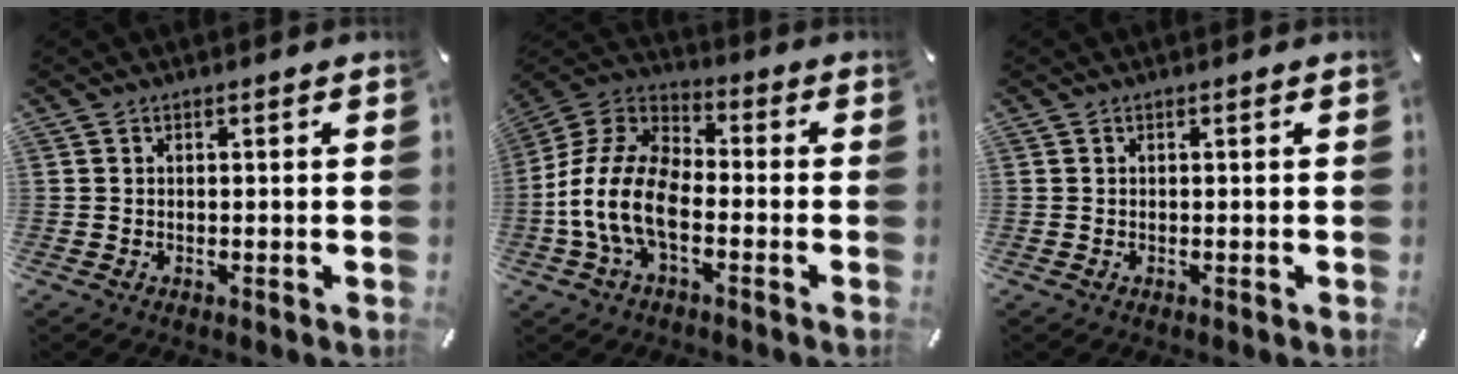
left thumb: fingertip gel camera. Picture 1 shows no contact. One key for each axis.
{"total": 13.3, "fx": -5.5, "fy": 7.5, "fz": 9.5, "tx": -0.215, "ty": 0.011, "tz": -0.106}
{"total": 0.0}